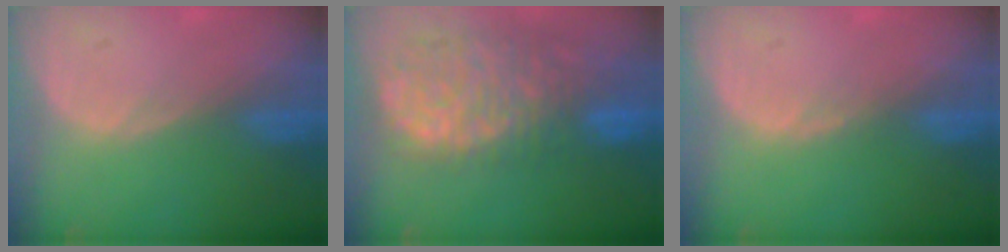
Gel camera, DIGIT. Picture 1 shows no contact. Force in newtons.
{"total": 12.9, "press": 10.6, "slide": 7.2}
{"total": 0.6, "press": 0.5, "slide": 0.3}